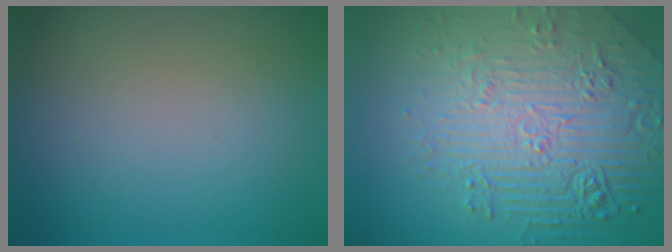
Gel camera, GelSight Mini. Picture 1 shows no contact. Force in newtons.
{"total": 8.9, "press": 6.2, "slide": 6.4}